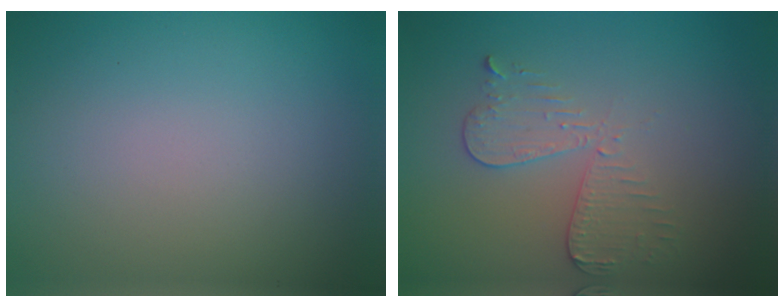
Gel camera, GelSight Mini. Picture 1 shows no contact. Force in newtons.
{"total": 3.0, "press": 2.7, "slide": 1.2}